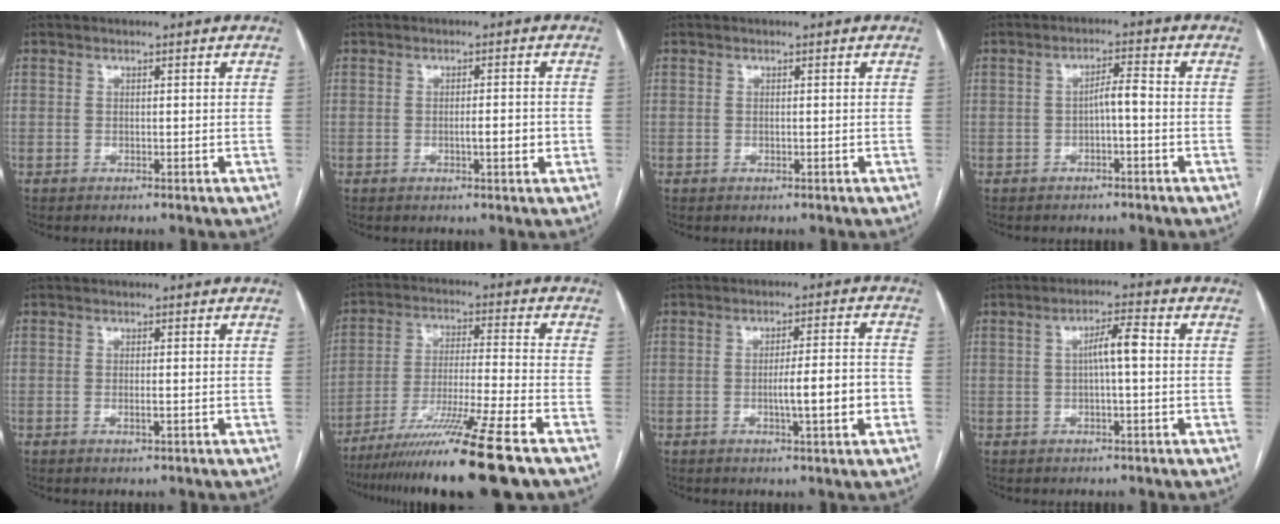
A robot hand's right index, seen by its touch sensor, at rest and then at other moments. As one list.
[{"total": 2.9, "force": [-0.7, 0.5, 2.8], "torque": [-0.045, 0.001, -0.009]}, {"total": 0.0}, {"total": 2.9, "force": [-0.7, 0.6, 2.7], "torque": [-0.043, 0.010, -0.011]}, {"total": 1.1, "force": [-0.4, 0.2, 1.0], "torque": [-0.021, -0.001, -0.006]}, {"total": 16.7, "force": [-11.9, -1.8, 11.5], "torque": [-0.199, -0.041, -0.203]}, {"total": 7.2, "force": [-1.9, 0.3, 7.0], "torque": [-0.105, 0.007, -0.027]}, {"total": 4.2, "force": [0.2, 0.5, 4.2], "torque": [-0.071, 0.013, 0.003]}]